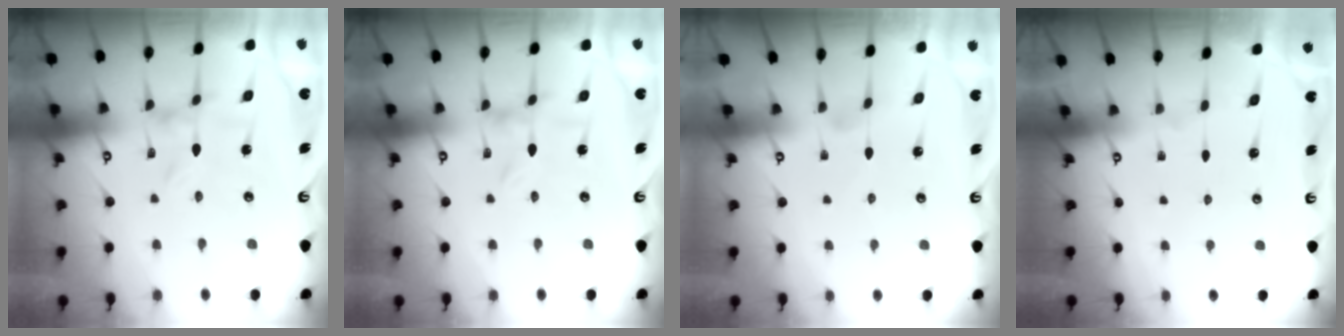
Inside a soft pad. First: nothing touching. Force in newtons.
{"total": 0.0}
{"total": 0.0}
{"total": 0.0}